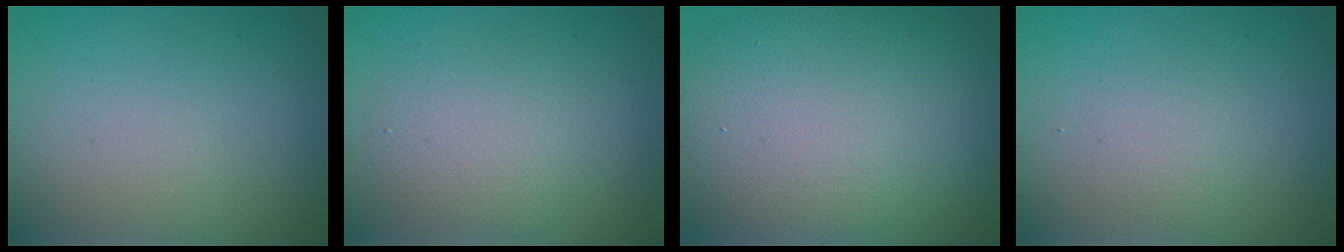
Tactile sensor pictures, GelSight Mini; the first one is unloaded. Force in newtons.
{"total": 2.6, "press": 2.6, "slide": 0.3}
{"total": 14.6, "press": 14.5, "slide": 0.7}
{"total": 1.5, "press": 1.5, "slide": 0.1}